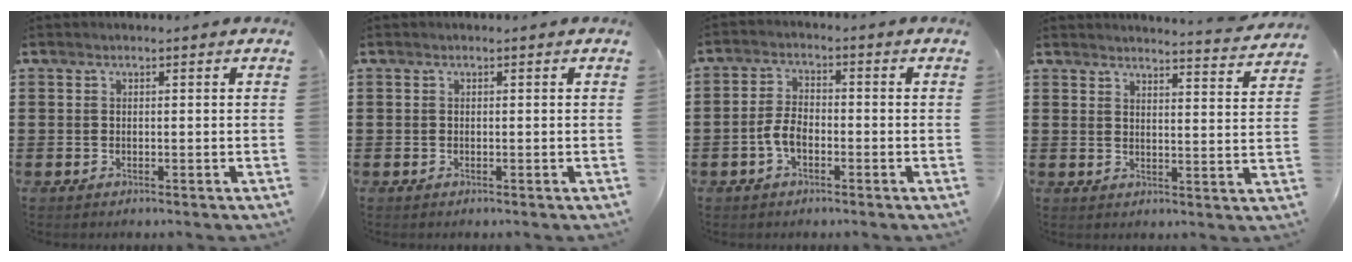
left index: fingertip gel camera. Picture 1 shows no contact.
{"total": 0.0}
{"total": 4.1, "force": [-1.6, 2.1, 3.1], "torque": [-0.085, -0.002, -0.037]}
{"total": 3.7, "force": [3.6, -0.5, 0.4], "torque": [-0.015, -0.027, 0.061]}